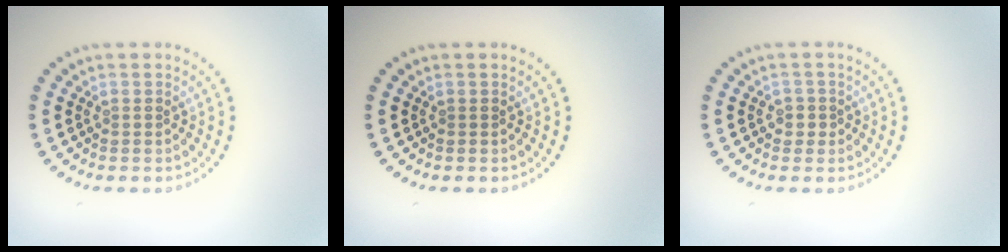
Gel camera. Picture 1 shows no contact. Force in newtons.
{"total": 0.0}
{"total": 1.1, "press": 0.9, "slide": 0.6}